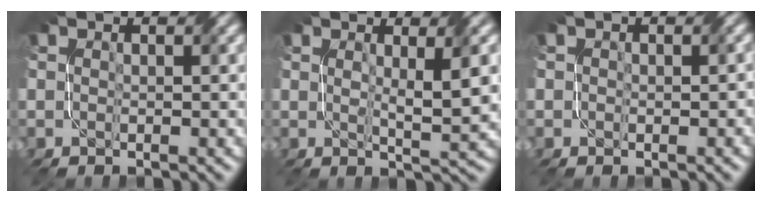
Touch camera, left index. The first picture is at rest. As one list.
[{"total": 3.8, "force": [0.9, 0.7, 3.6], "torque": [-0.055, -0.006, 0.018]}, {"total": 0.7, "force": [0.1, 0.7, 0.3], "torque": [-0.005, -0.002, 0.000]}]